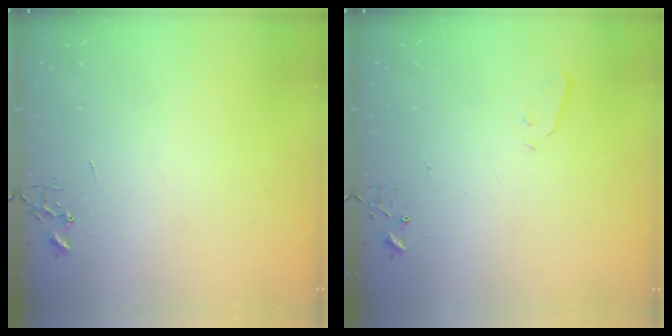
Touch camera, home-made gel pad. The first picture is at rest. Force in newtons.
{"total": 3.0, "press": 2.9, "slide": 0.3}